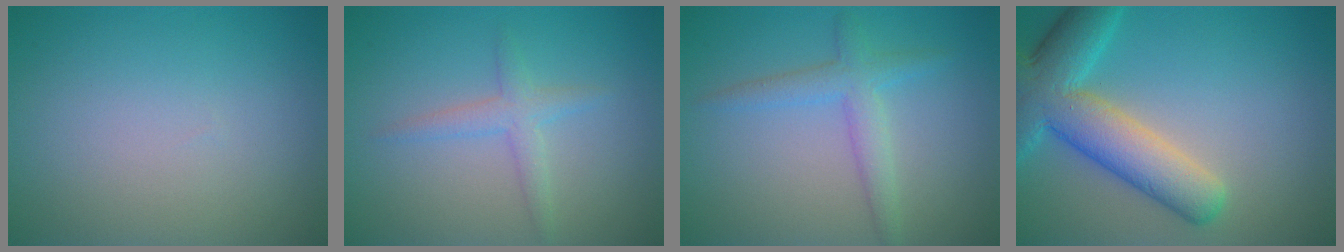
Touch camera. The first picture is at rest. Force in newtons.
{"total": 1.9, "press": 1.9, "slide": 0.1}
{"total": 2.7, "press": 2.7, "slide": 0.2}
{"total": 8.2, "press": 8.2, "slide": 0.4}